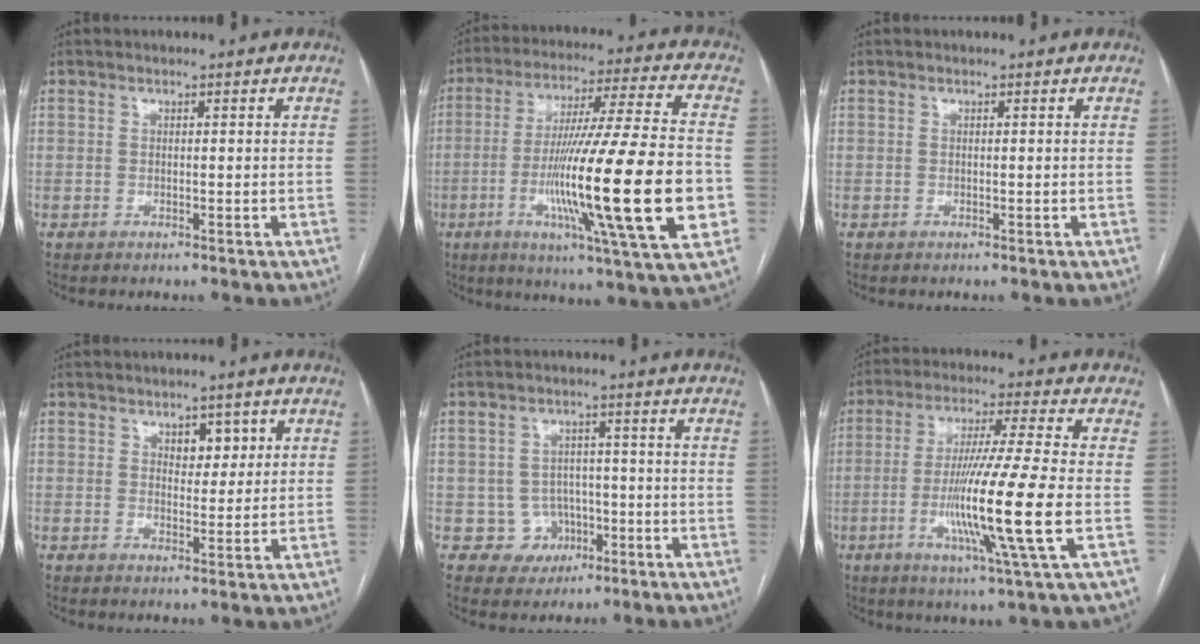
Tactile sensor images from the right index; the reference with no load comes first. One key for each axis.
{"total": 25.8, "fx": -5.4, "fy": 0.7, "fz": 25.2, "tx": -0.392, "ty": -0.023, "tz": -0.095}
{"total": 0.0}
{"total": 3.6, "fx": 1.6, "fy": 2.1, "fz": 2.5, "tx": -0.030, "ty": 0.002, "tz": 0.024}
{"total": 5.3, "fx": -1.8, "fy": 5.0, "fz": 0.2, "tx": 0.009, "ty": 0.017, "tz": -0.019}
{"total": 15.2, "fx": -3.3, "fy": -1.5, "fz": 14.8, "tx": -0.280, "ty": -0.023, "tz": -0.067}